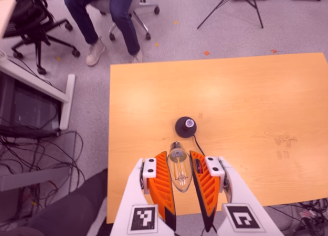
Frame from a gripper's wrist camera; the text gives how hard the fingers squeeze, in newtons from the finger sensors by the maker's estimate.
{"total": 14.0, "left": 15.4, "right": 12.6}